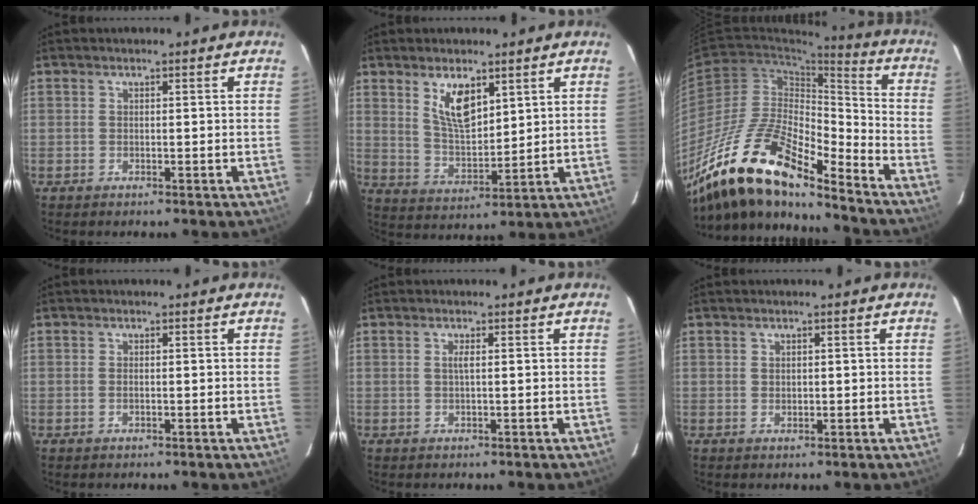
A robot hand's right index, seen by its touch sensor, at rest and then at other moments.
{"total": 8.2, "force": [4.4, 3.5, 6.0], "torque": [-0.107, -0.002, 0.093]}
{"total": 20.8, "force": [-16.0, 5.5, 12.1], "torque": [-0.227, -0.011, -0.306]}
{"total": 0.6, "force": [-0.2, 0.2, 0.5], "torque": [-0.011, 0.000, -0.004]}
{"total": 0.9, "force": [0.1, -0.2, 0.9], "torque": [-0.017, 0.001, 0.000]}
{"total": 0.8, "force": [0.3, 0.7, 0.2], "torque": [-0.002, 0.003, 0.005]}